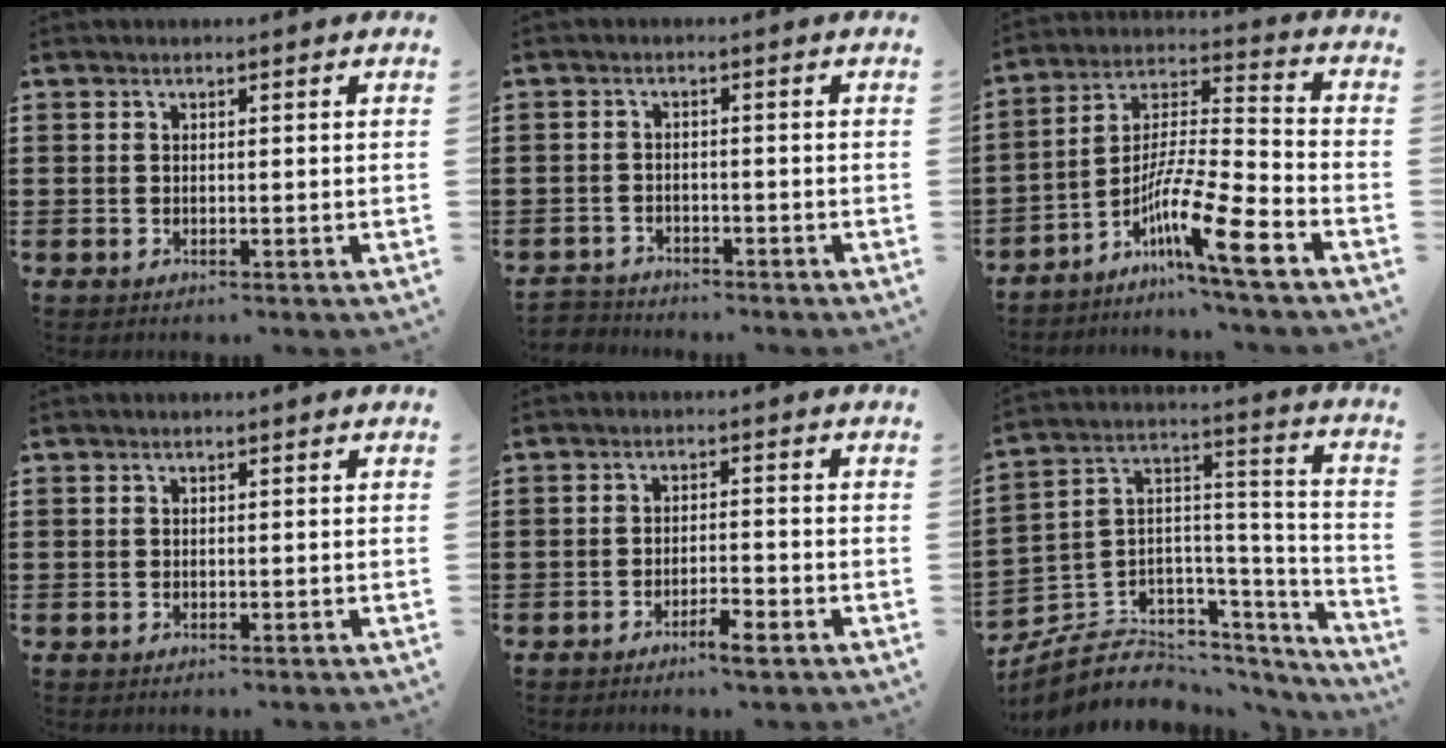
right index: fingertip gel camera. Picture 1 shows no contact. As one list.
[{"total": 2.2, "force": [-2.1, 0.5, -0.2], "torque": [-0.003, 0.002, -0.048]}, {"total": 11.9, "force": [-7.1, 1.4, 9.4], "torque": [-0.179, -0.005, -0.136]}, {"total": 0.0}, {"total": 2.9, "force": [-2.4, 0.3, 1.6], "torque": [-0.028, 0.005, -0.046]}, {"total": 5.8, "force": [-3.6, 4.4, 1.2], "torque": [-0.047, -0.014, -0.066]}]